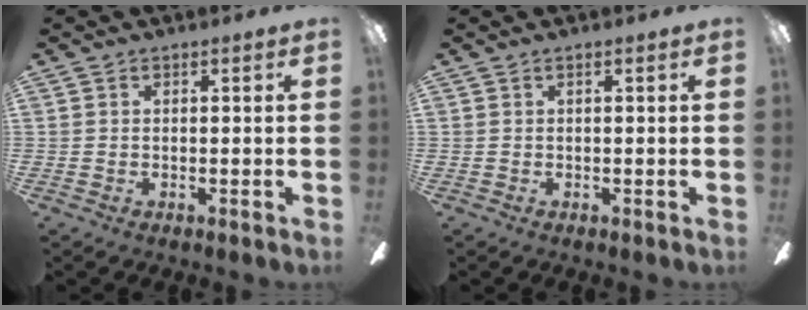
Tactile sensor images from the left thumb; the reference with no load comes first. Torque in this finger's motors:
{"motor_torque": [-0.03, 0.05, -0.21, 0.05, 0.00]}